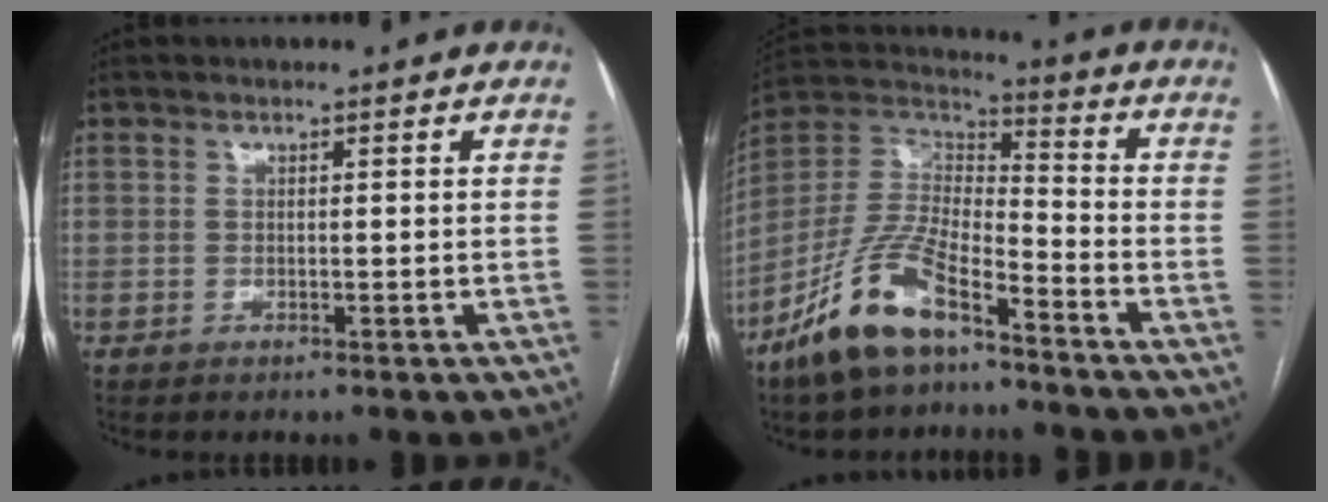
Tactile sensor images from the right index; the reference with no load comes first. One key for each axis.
{"total": 14.3, "fx": -9.7, "fy": 4.4, "fz": 9.5, "tx": -0.201, "ty": 0.008, "tz": -0.183}